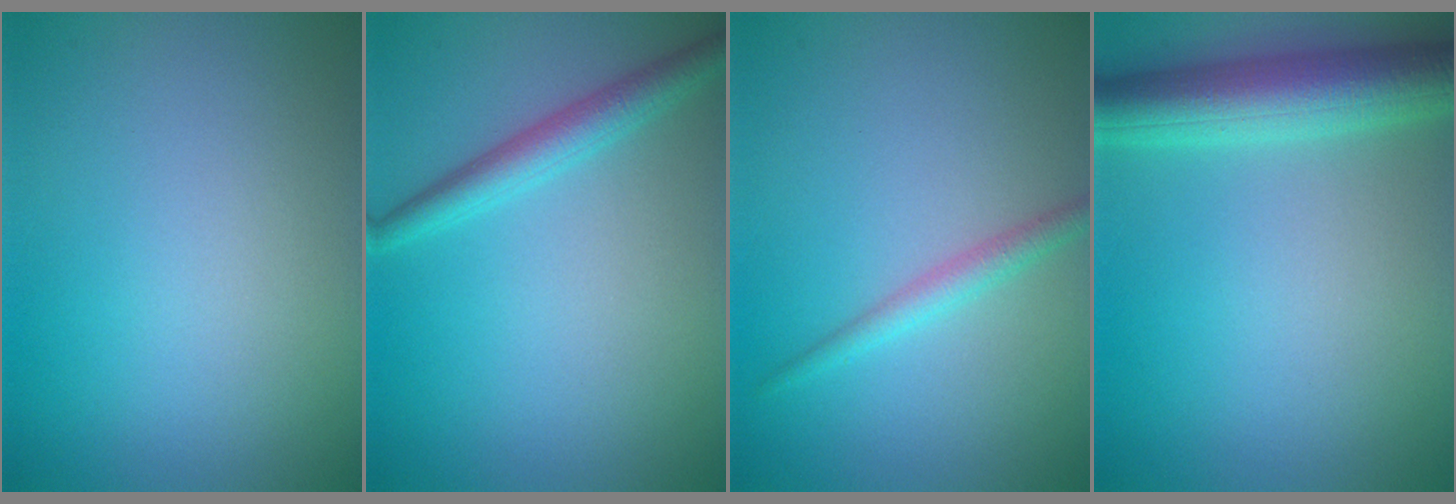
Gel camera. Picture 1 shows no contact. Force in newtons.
{"total": 2.7, "press": 2.7, "slide": 0.1}
{"total": 1.6, "press": 1.6, "slide": 0.0}
{"total": 6.2, "press": 6.2, "slide": 0.2}